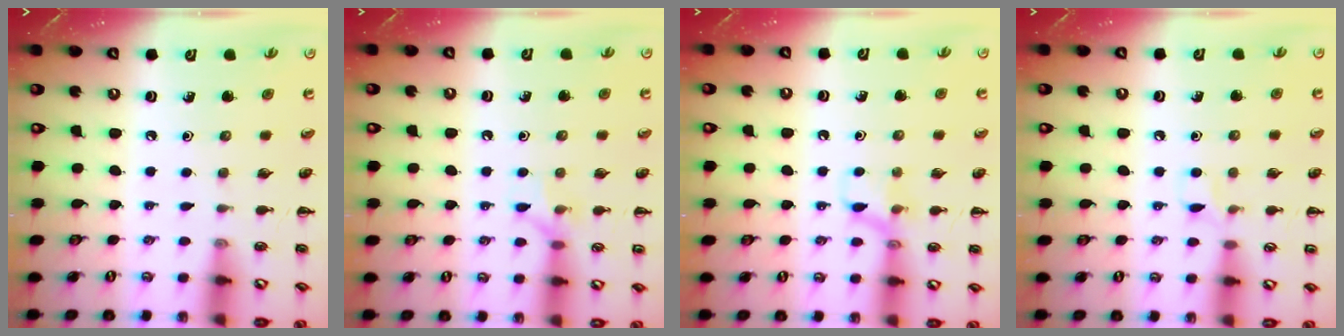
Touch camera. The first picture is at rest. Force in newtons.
{"total": 6.3, "press": 6.2, "slide": 0.9}
{"total": 8.0, "press": 7.9, "slide": 1.1}
{"total": 3.6, "press": 3.4, "slide": 1.2}